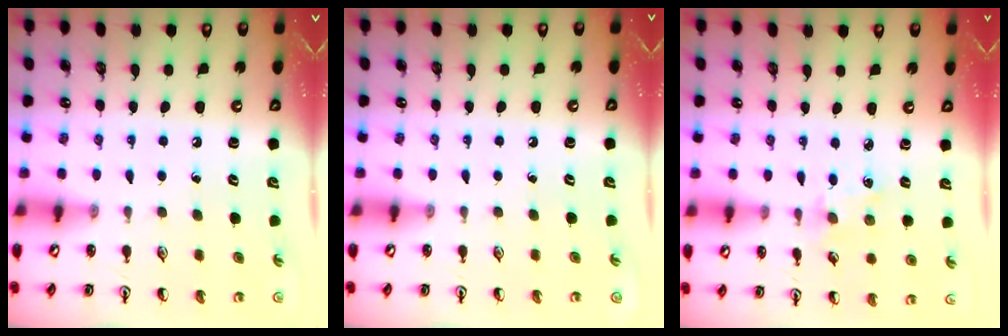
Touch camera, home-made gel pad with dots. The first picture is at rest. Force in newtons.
{"total": 0.0}
{"total": 2.8, "press": 2.8, "slide": 0.4}